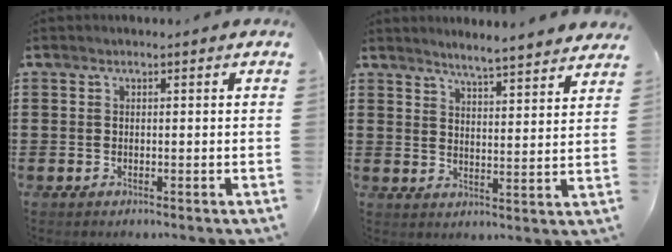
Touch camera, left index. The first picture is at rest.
{"total": 4.0, "force": [3.9, -0.9, 0.4], "torque": [-0.025, -0.027, 0.066]}